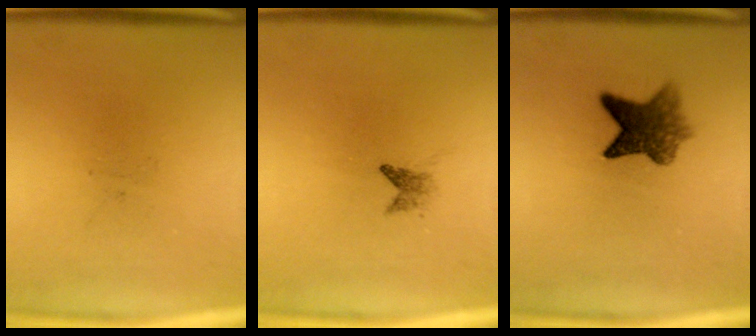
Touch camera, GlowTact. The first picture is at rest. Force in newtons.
{"total": 1.2}
{"total": 6.5}